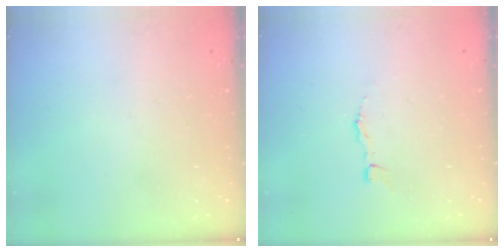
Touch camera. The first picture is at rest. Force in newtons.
{"total": 3.8, "press": 3.8, "slide": 0.3}